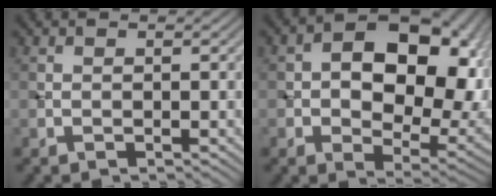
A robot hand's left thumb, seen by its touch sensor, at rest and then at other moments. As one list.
[{"total": 16.4, "force": [3.2, 10.4, 12.2], "torque": [-0.169, -0.005, 0.065]}]